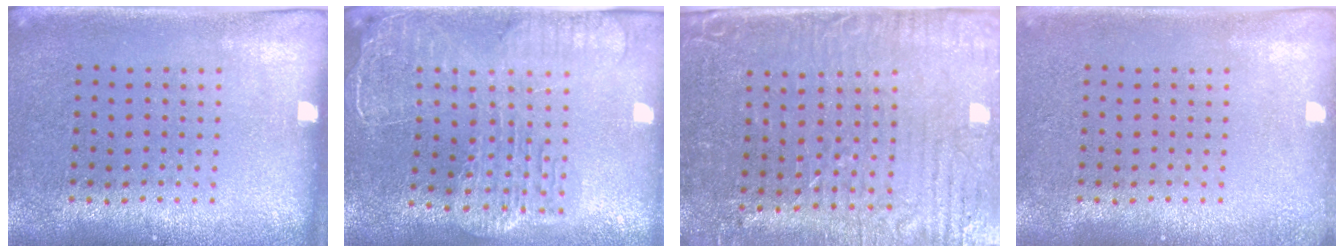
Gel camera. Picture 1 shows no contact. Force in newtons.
{"total": 2.5, "press": 2.2, "slide": 1.3}
{"total": 3.8, "press": 3.5, "slide": 1.5}
{"total": 0.9, "press": 0.8, "slide": 0.2}